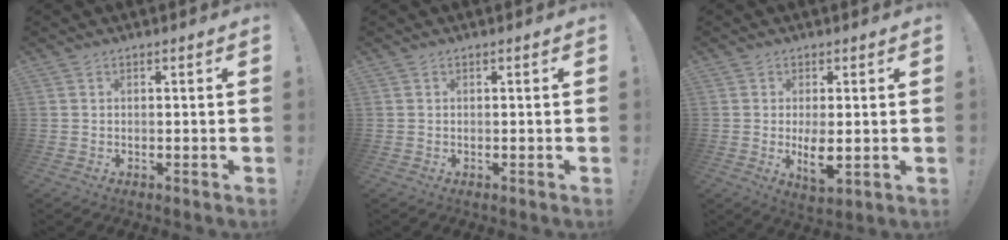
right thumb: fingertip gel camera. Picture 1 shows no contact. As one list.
[{"total": 0.0}, {"total": 6.3, "force": [-0.1, 2.5, 5.8], "torque": [-0.094, -0.013, 0.001]}]